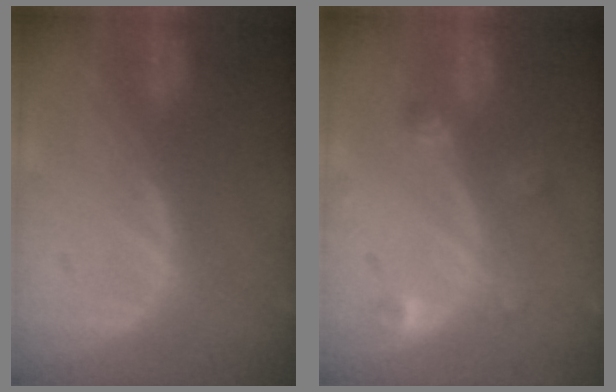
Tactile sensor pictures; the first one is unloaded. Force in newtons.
{"total": 2.7, "press": 2.7, "slide": 0.3}